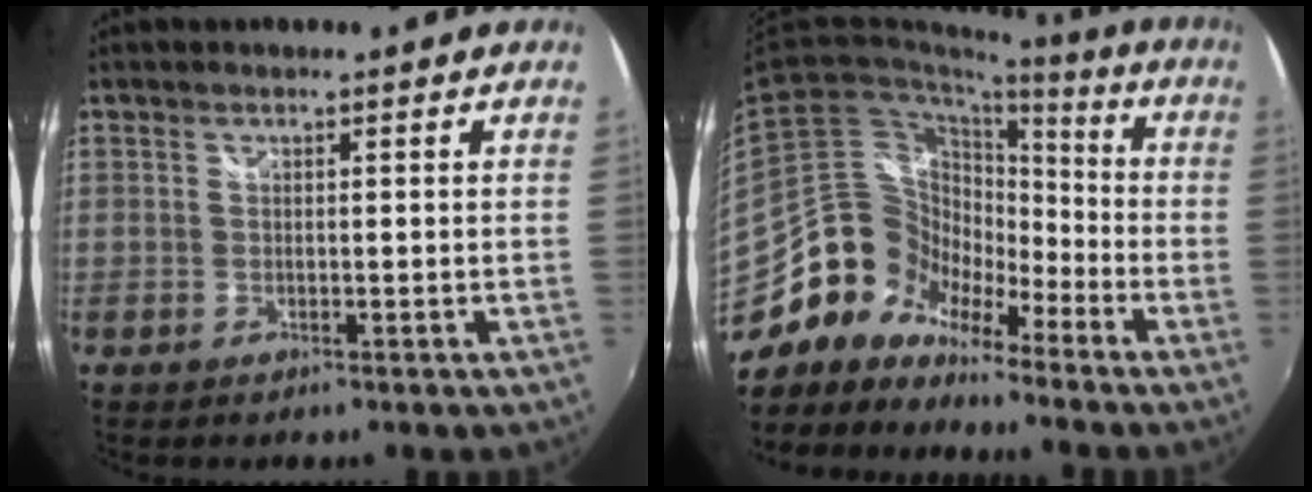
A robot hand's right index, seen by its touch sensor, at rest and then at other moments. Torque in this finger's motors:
{"motor_torque": [0.36, -0.32, -0.01, -0.21]}